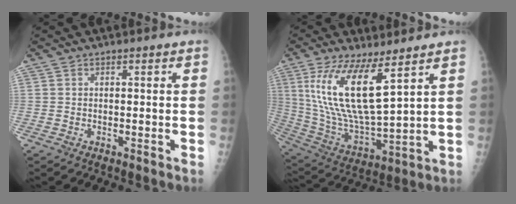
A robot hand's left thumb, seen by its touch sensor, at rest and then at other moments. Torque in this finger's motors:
{"motor_torque": [0.22, 1.13, 1.90, -0.86, 0.31]}